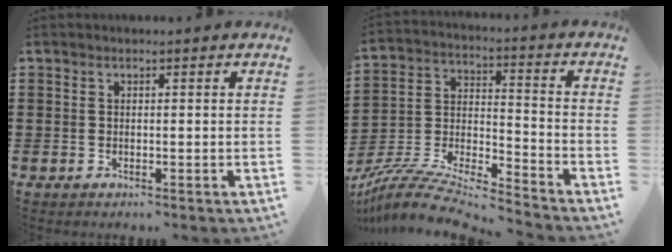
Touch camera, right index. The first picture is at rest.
{"total": 8.8, "force": [-8.2, 0.8, 3.3], "torque": [-0.070, 0.000, -0.167]}